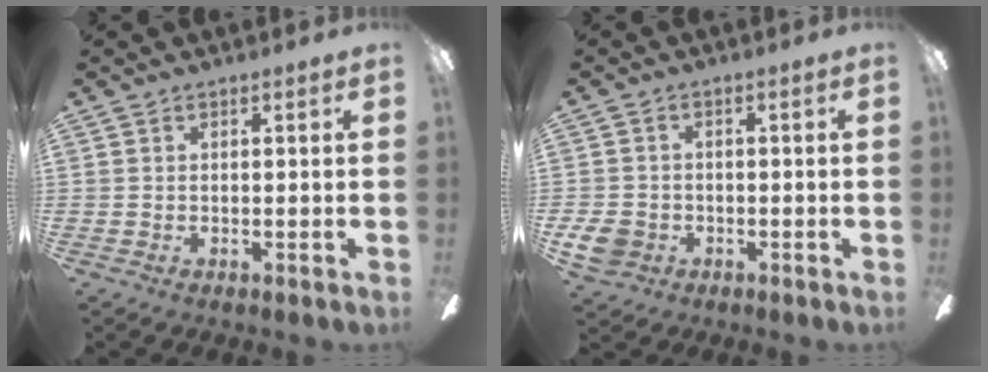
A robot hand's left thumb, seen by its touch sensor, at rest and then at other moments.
{"total": 5.7, "force": [-2.1, 4.6, 2.5], "torque": [-0.060, 0.011, -0.042]}